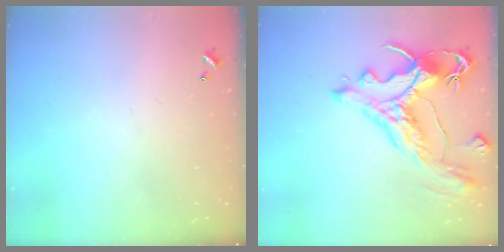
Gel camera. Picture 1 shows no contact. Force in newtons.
{"total": 5.1, "press": 4.8, "slide": 1.7}